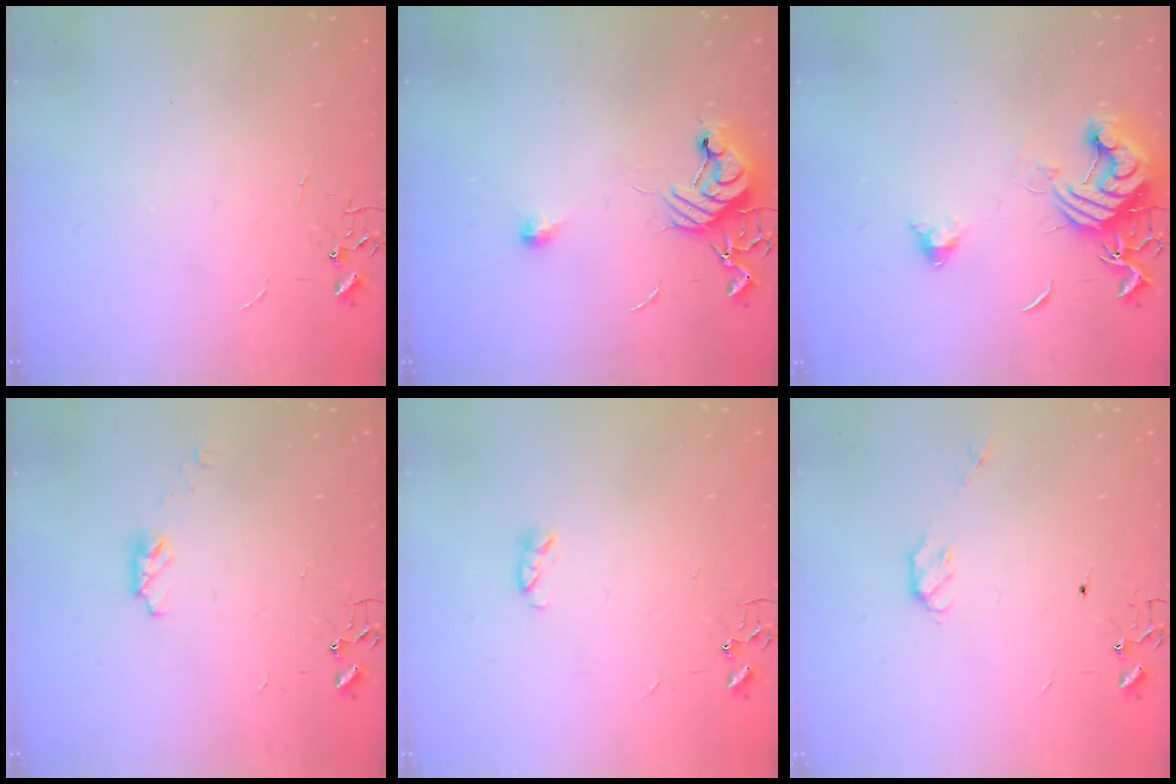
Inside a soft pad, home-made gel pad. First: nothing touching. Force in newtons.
{"total": 10.5, "press": 10.4, "slide": 1.4}
{"total": 12.9, "press": 12.8, "slide": 1.7}
{"total": 4.9, "press": 4.8, "slide": 0.5}
{"total": 3.6, "press": 3.6, "slide": 0.5}
{"total": 4.1, "press": 4.0, "slide": 0.8}